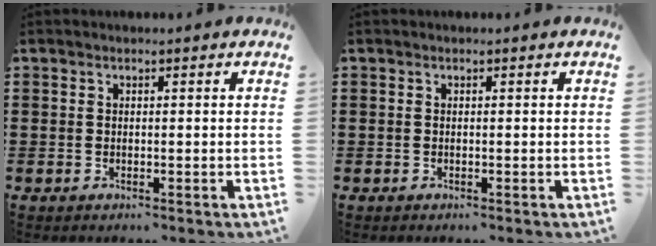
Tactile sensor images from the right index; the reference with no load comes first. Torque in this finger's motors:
{"motor_torque": [-1.06, 1.08, -0.18, -0.05]}